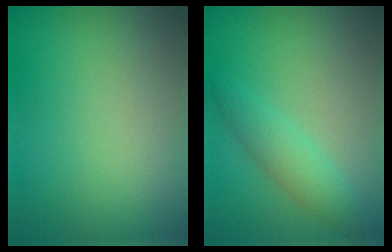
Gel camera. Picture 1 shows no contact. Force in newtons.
{"total": 2.6, "press": 2.6, "slide": 0.0}